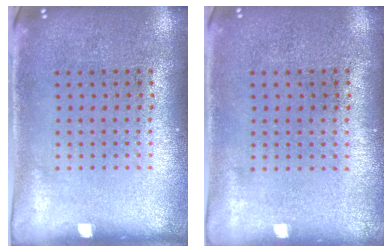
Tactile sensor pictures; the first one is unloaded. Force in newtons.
{"total": 0.0}